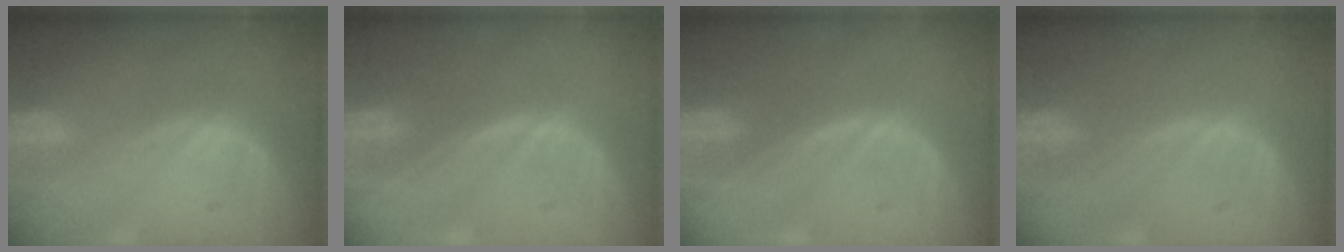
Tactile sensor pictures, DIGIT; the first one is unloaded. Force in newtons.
{"total": 0.0}
{"total": 0.0}
{"total": 0.0}